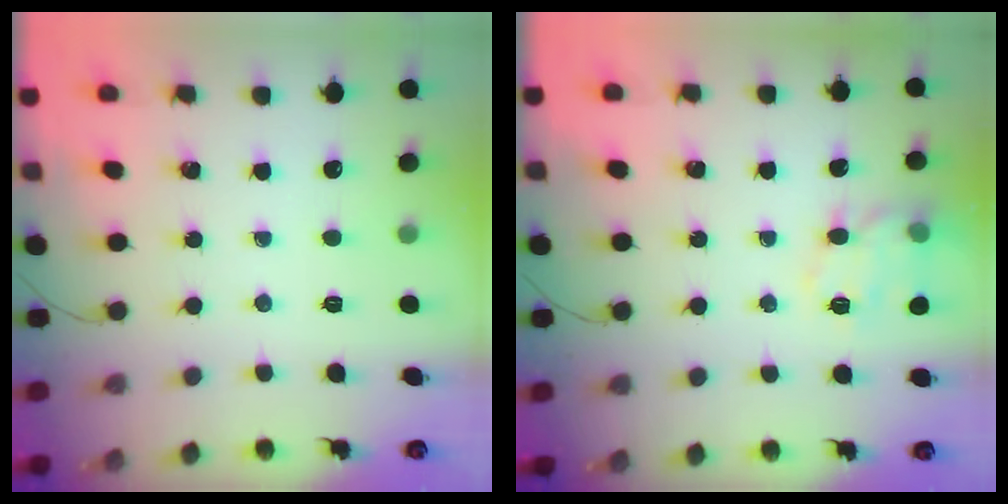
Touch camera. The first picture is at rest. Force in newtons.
{"total": 12.9, "press": 12.9, "slide": 0.6}